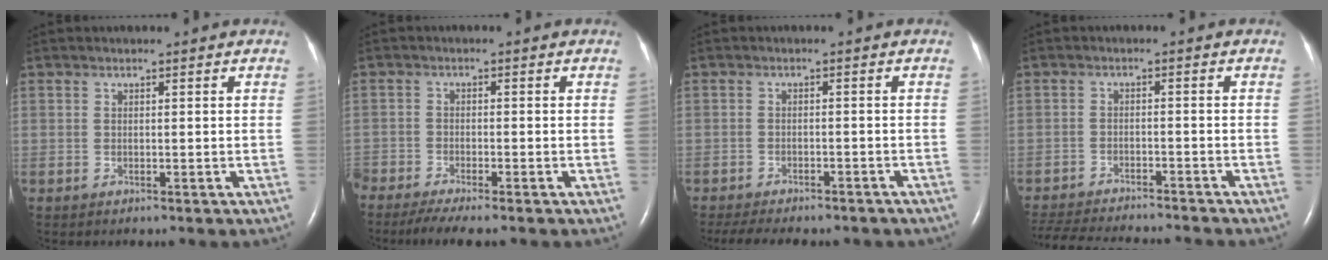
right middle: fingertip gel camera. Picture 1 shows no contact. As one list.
[{"total": 6.2, "force": [-5.2, 0.5, 3.4], "torque": [-0.054, -0.015, -0.091]}, {"total": 13.2, "force": [-11.2, 4.0, 5.8], "torque": [-0.104, -0.008, -0.137]}, {"total": 15.3, "force": [-14.1, 2.1, 5.5], "torque": [-0.117, -0.021, -0.202]}]